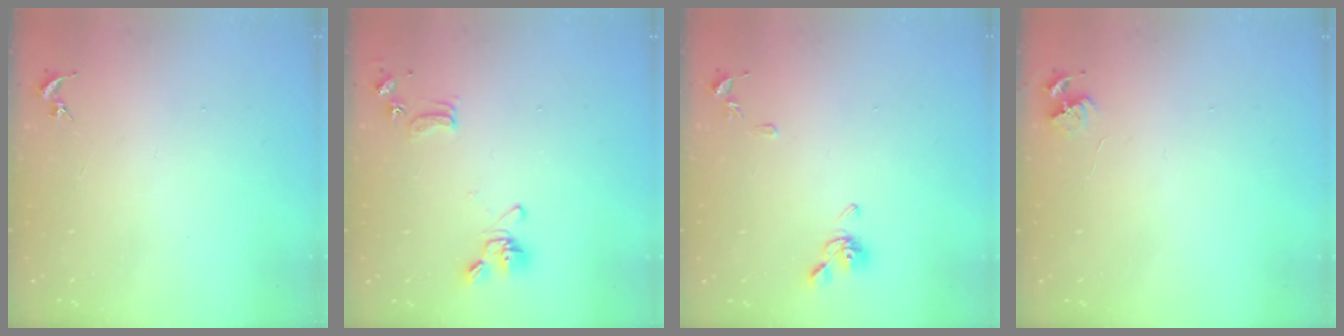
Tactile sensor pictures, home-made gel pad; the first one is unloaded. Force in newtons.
{"total": 13.7, "press": 13.6, "slide": 2.1}
{"total": 9.4, "press": 9.4, "slide": 1.0}
{"total": 4.5, "press": 4.4, "slide": 0.6}